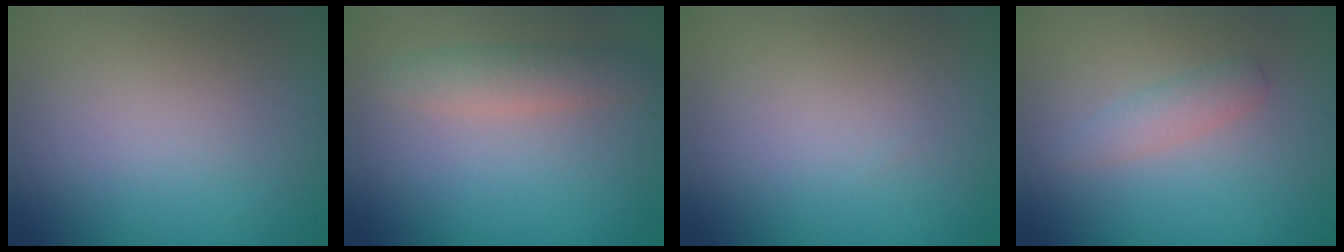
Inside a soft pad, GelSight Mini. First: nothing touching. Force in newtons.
{"total": 2.5, "press": 2.5, "slide": 0.1}
{"total": 0.0}
{"total": 1.7, "press": 1.7, "slide": 0.1}